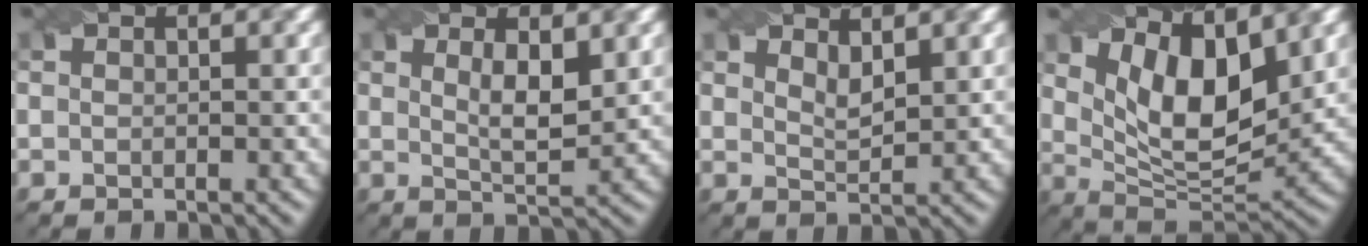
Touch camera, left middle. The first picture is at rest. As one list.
[{"total": 3.3, "force": [1.2, 0.9, 2.9], "torque": [-0.054, -0.005, 0.023]}, {"total": 2.0, "force": [1.4, 0.6, 1.3], "torque": [-0.027, -0.004, 0.028]}, {"total": 8.6, "force": [3.6, 3.8, 6.9], "torque": [-0.127, -0.008, 0.060]}]